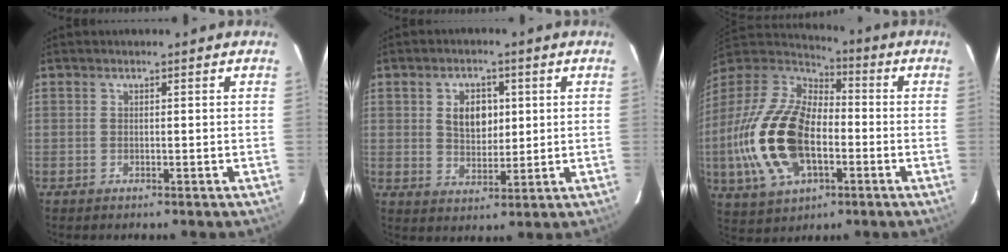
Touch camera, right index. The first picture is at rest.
{"total": 6.6, "force": [1.6, 4.4, 4.6], "torque": [-0.077, 0.008, 0.033]}
{"total": 23.8, "force": [-5.1, 13.5, 18.9], "torque": [-0.419, -0.009, -0.087]}